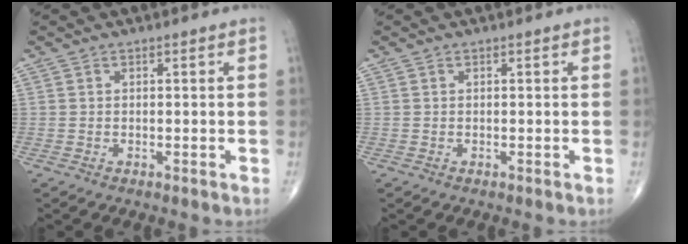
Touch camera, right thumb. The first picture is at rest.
{"total": 0.0}